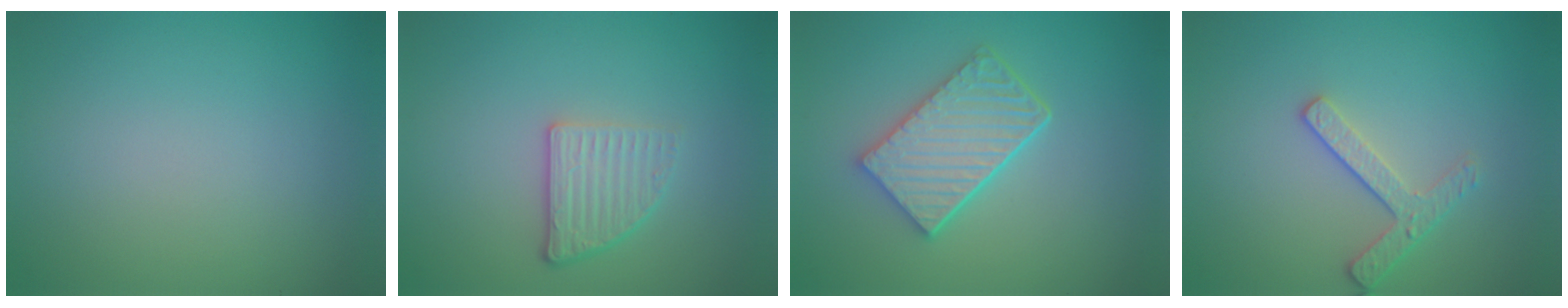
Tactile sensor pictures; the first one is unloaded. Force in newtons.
{"total": 3.0, "press": 2.3, "slide": 1.8}
{"total": 5.0, "press": 4.2, "slide": 2.8}
{"total": 2.4, "press": 2.3, "slide": 0.9}